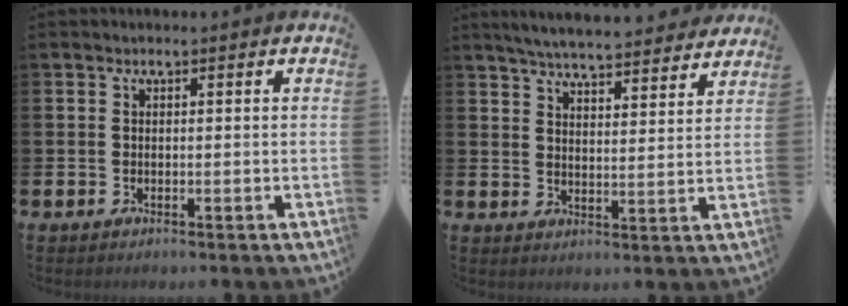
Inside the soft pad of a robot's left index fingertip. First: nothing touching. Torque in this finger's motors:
{"motor_torque": [0.14, -0.58, 0.85, 0.21]}